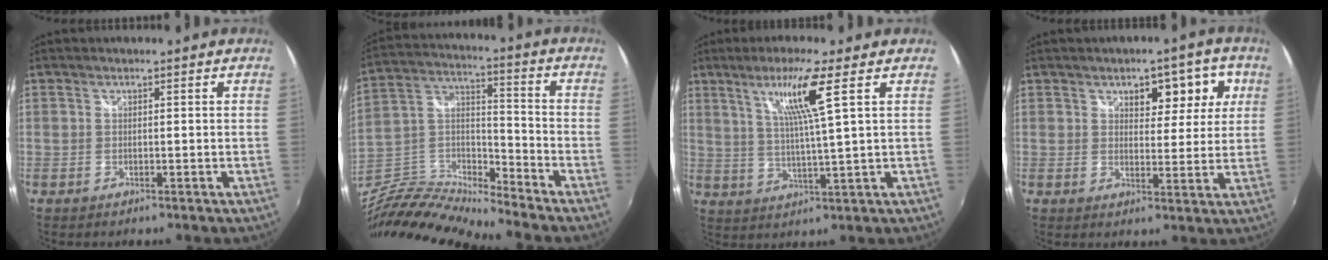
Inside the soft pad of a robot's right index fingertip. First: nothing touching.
{"total": 13.6, "force": [-12.4, 1.1, 5.4], "torque": [-0.135, 0.005, -0.256]}
{"total": 8.5, "force": [4.0, -1.0, 7.5], "torque": [-0.133, -0.001, 0.074]}
{"total": 7.4, "force": [3.2, 4.3, 5.1], "torque": [-0.070, 0.022, 0.046]}